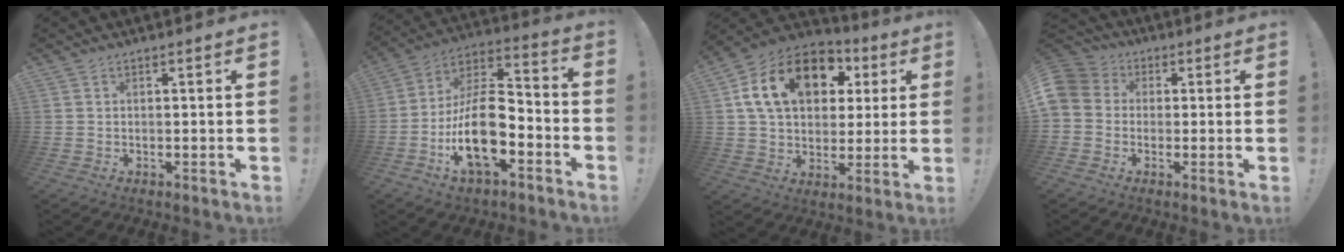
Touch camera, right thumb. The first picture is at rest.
{"total": 18.3, "force": [-6.4, 8.8, 14.8], "torque": [-0.276, 0.024, -0.104]}
{"total": 20.1, "force": [7.2, 13.6, 12.9], "torque": [-0.206, -0.009, 0.132]}
{"total": 6.7, "force": [-0.8, 6.1, 2.7], "torque": [-0.057, 0.018, -0.010]}